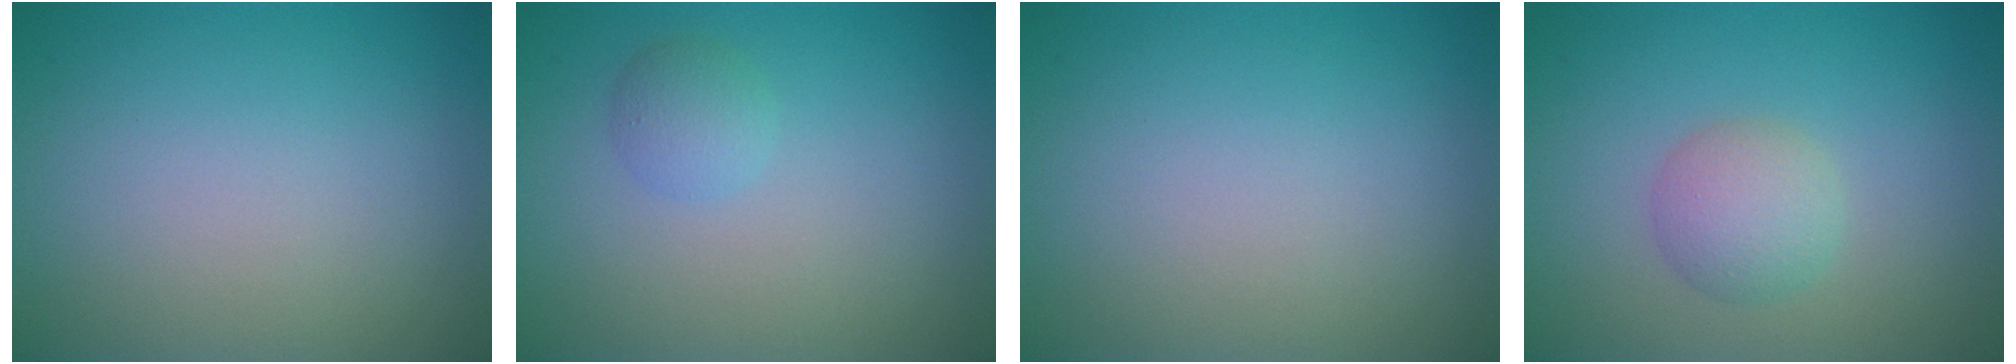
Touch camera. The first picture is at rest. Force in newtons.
{"total": 1.5, "press": 1.5, "slide": 0.1}
{"total": 0.0}
{"total": 2.7, "press": 2.7, "slide": 0.1}